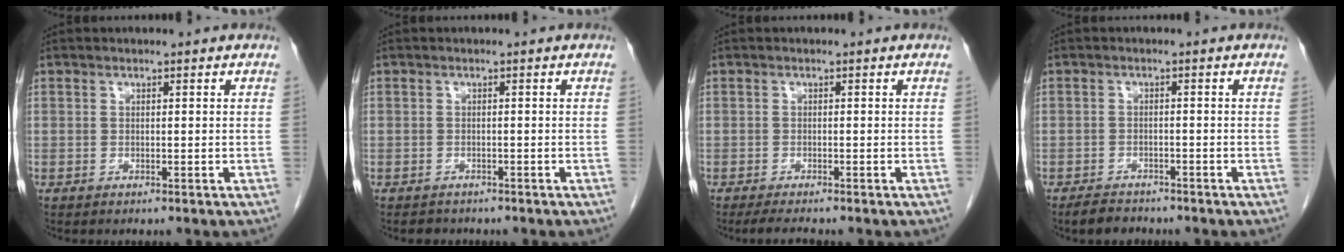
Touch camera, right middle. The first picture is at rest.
{"total": 1.7, "force": [-1.5, 0.9, 0.1], "torque": [-0.009, 0.000, -0.023]}
{"total": 2.6, "force": [-2.2, 0.1, 1.4], "torque": [-0.027, -0.008, -0.036]}
{"total": 3.3, "force": [-2.9, 1.4, 0.9], "torque": [-0.022, -0.002, -0.045]}